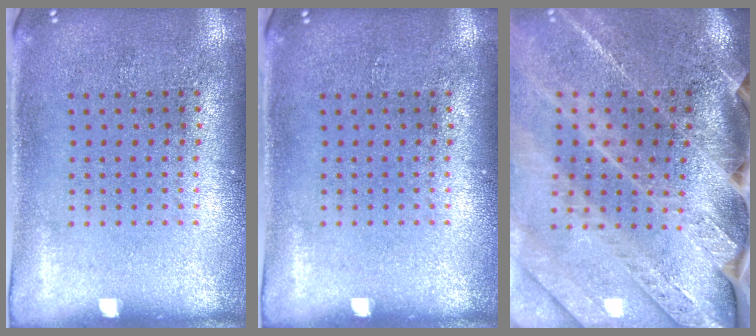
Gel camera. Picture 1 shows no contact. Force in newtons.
{"total": 0.0}
{"total": 3.9, "press": 3.2, "slide": 2.2}